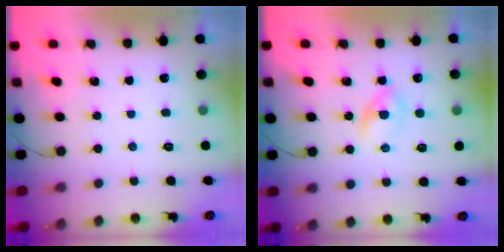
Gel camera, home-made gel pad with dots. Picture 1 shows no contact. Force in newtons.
{"total": 2.5, "press": 2.2, "slide": 1.2}